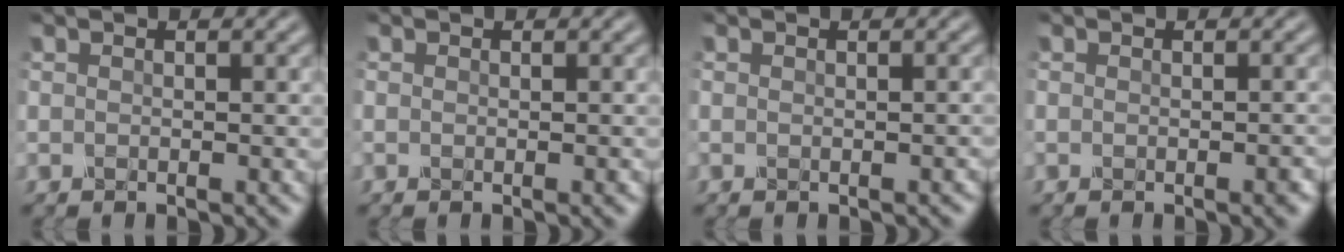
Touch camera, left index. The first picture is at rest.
{"total": 0.7, "force": [-0.2, 0.3, 0.6], "torque": [-0.006, -0.003, -0.001]}
{"total": 0.7, "force": [-0.5, 0.4, 0.4], "torque": [-0.006, -0.002, -0.002]}
{"total": 1.6, "force": [-0.6, 0.6, 1.4], "torque": [-0.007, 0.002, -0.006]}